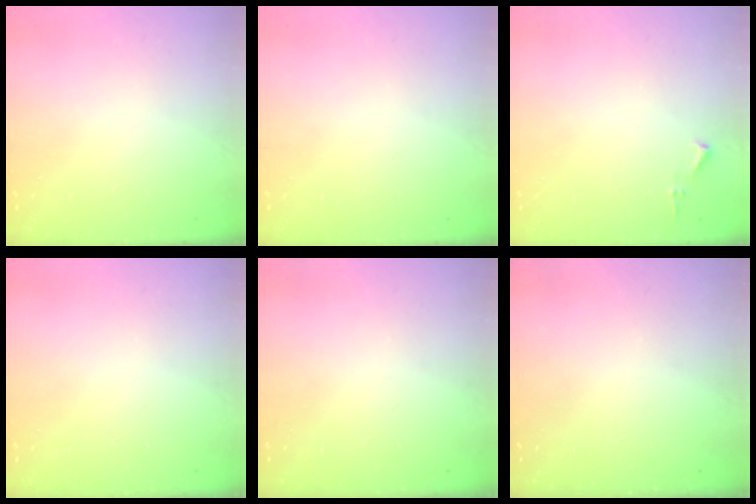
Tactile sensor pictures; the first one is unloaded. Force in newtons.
{"total": 0.0}
{"total": 4.4, "press": 4.4, "slide": 0.6}
{"total": 0.0}
{"total": 0.0}
{"total": 0.0}